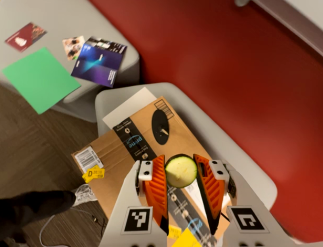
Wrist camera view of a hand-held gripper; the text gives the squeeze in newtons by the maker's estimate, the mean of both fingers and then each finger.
{"total": 11.5, "left": 11.9, "right": 11.2}